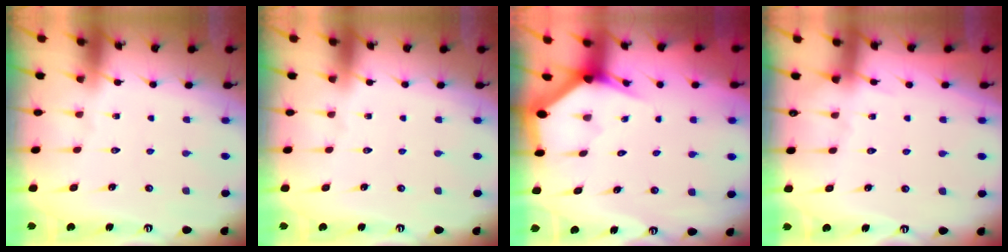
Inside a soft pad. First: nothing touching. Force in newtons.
{"total": 0.0}
{"total": 2.9, "press": 2.9, "slide": 0.0}
{"total": 1.9, "press": 1.9, "slide": 0.3}